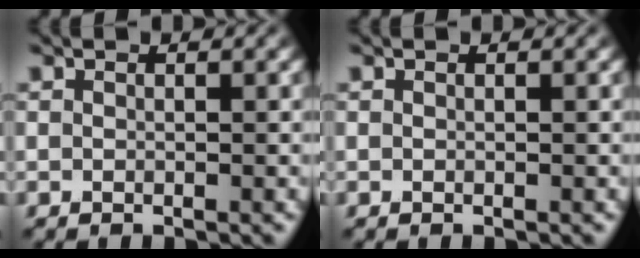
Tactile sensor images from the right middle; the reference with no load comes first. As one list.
[{"total": 0.0}]